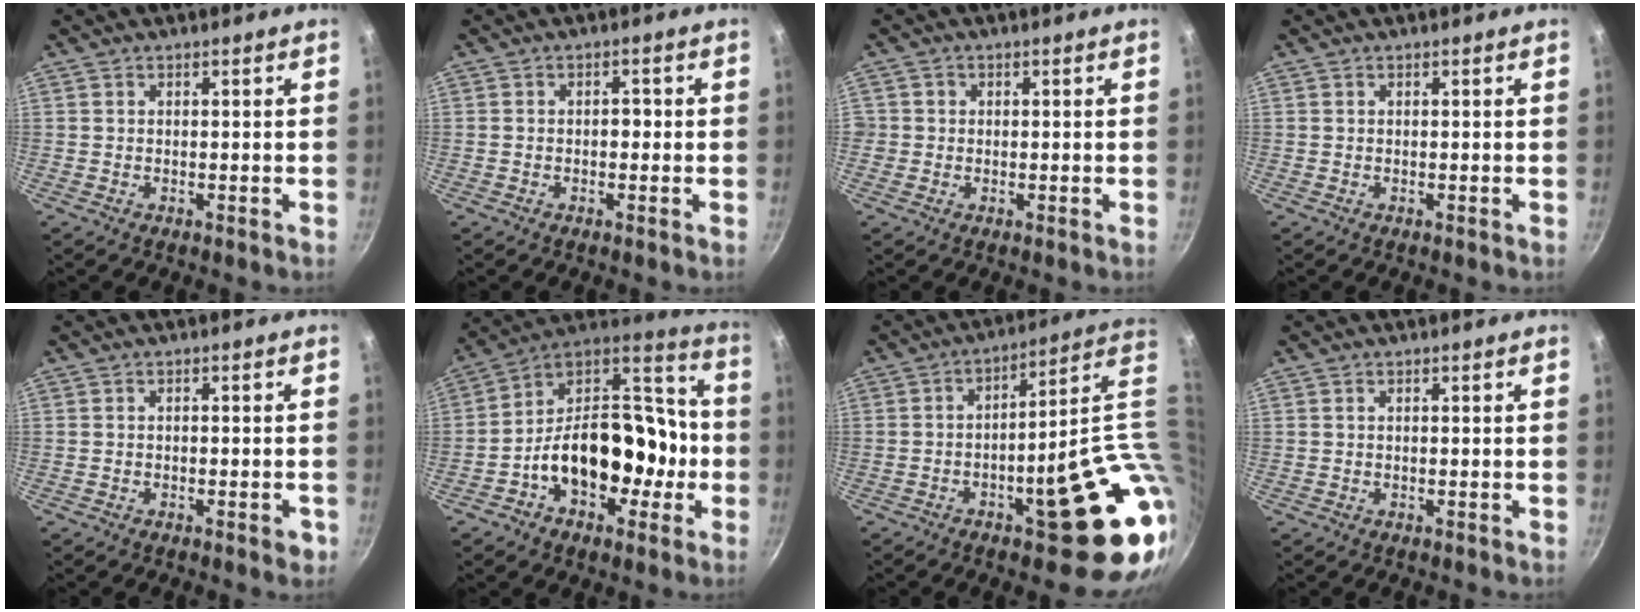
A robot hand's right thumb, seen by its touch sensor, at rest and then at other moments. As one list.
[{"total": 1.8, "force": [-0.3, 1.2, 1.2], "torque": [-0.011, 0.009, -0.007]}, {"total": 1.8, "force": [-0.1, 1.8, 0.3], "torque": [0.004, 0.005, -0.005]}, {"total": 0.0}, {"total": 2.3, "force": [-1.1, 0.9, 1.8], "torque": [-0.020, 0.007, -0.013]}, {"total": 22.6, "force": [-5.2, 15.1, 16.0], "torque": [-0.207, 0.072, -0.084]}, {"total": 23.9, "force": [-1.7, 7.0, 22.8], "torque": [-0.249, -0.010, -0.009]}, {"total": 0.0}]